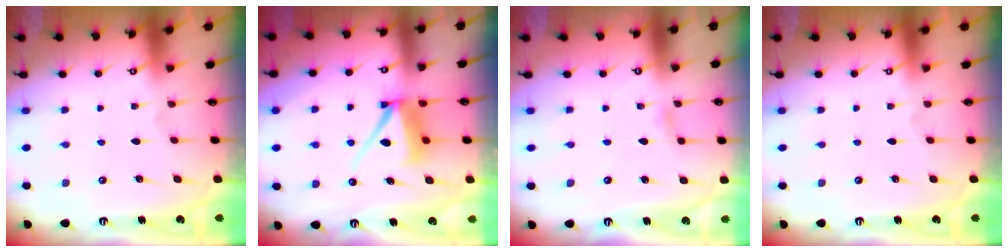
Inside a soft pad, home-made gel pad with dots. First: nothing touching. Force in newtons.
{"total": 9.0, "press": 9.0, "slide": 1.0}
{"total": 2.9, "press": 2.9, "slide": 0.3}
{"total": 0.0}